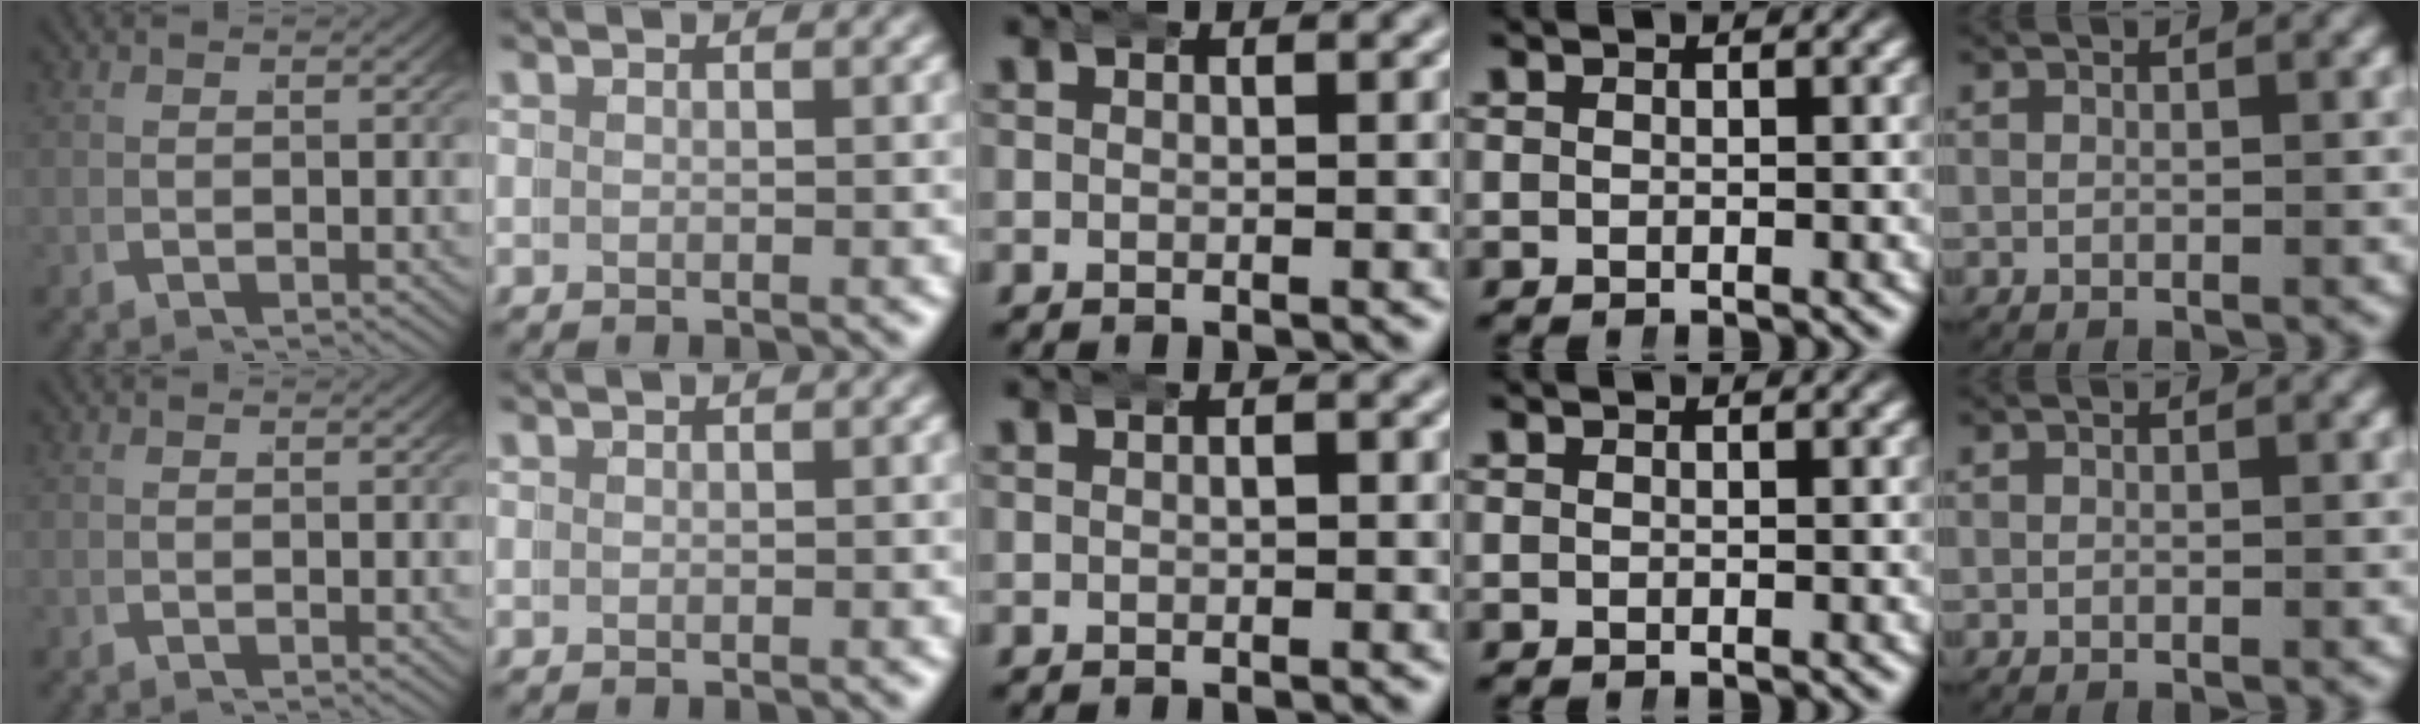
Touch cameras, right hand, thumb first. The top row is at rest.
{"middle": {"total": 0.9, "force": [0.0, 0.6, 0.7], "torque": [-0.005, 0.001, -0.002]}}